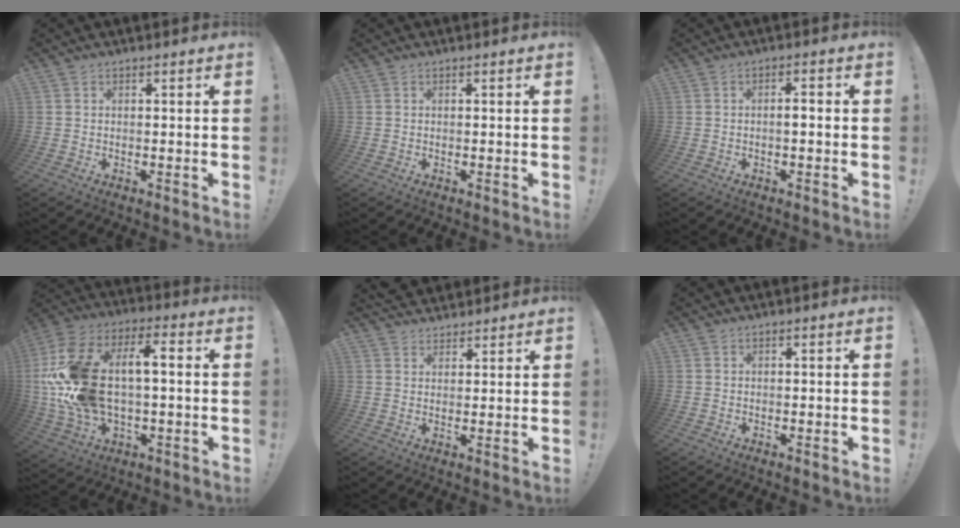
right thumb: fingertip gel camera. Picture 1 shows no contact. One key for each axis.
{"total": 0.0}
{"total": 2.6, "fx": -0.8, "fy": 0.5, "fz": 2.4, "tx": -0.038, "ty": 0.003, "tz": -0.017}
{"total": 21.7, "fx": 1.2, "fy": 12.8, "fz": 17.4, "tx": -0.343, "ty": 0.020, "tz": 0.025}
{"total": 4.2, "fx": 3.7, "fy": 2.1, "fz": 0.0, "tx": 0.004, "ty": -0.023, "tz": 0.071}
{"total": 0.0}